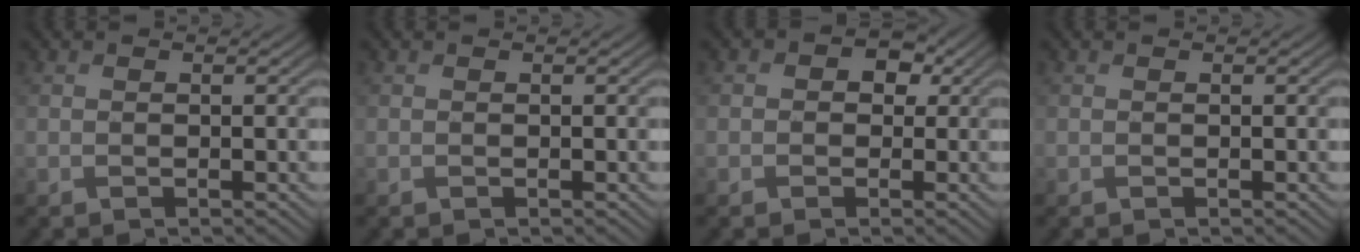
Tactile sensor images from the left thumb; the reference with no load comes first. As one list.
[{"total": 0.0}, {"total": 3.7, "force": [0.8, 3.2, 1.7], "torque": [-0.025, 0.010, -0.004]}, {"total": 0.0}]